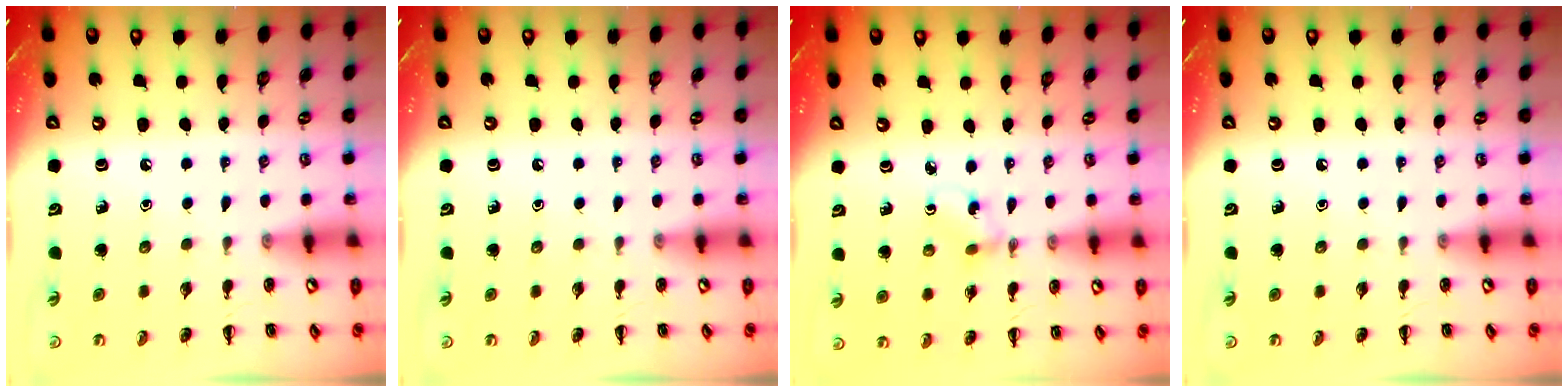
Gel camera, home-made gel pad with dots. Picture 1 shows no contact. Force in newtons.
{"total": 0.0}
{"total": 1.5, "press": 1.3, "slide": 0.7}
{"total": 0.0}